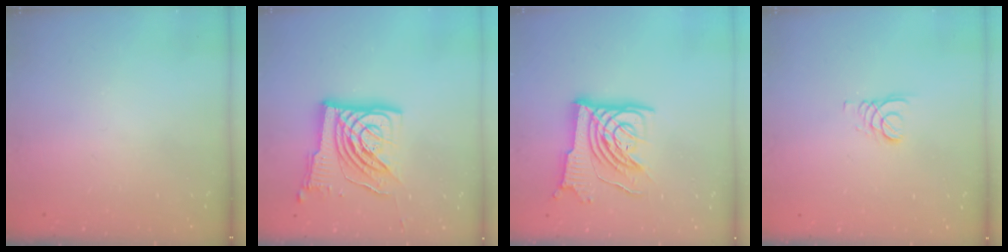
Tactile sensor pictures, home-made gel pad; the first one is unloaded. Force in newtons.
{"total": 16.6, "press": 16.4, "slide": 2.1}
{"total": 14.6, "press": 14.5, "slide": 1.8}
{"total": 2.4, "press": 2.4, "slide": 0.2}